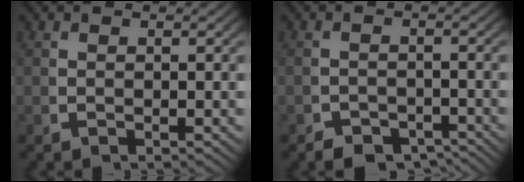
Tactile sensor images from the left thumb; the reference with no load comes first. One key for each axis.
{"total": 4.3, "fx": -3.7, "fy": 1.9, "fz": 1.1, "tx": -0.007, "ty": -0.025, "tz": -0.057}